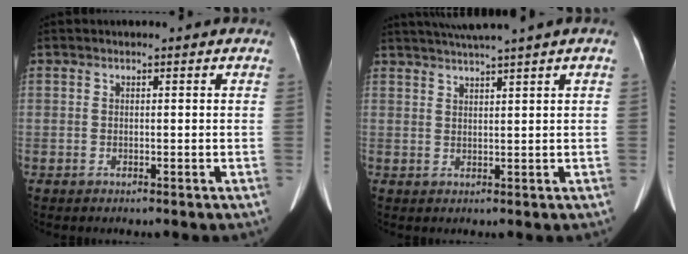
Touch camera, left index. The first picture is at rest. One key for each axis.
{"total": 5.9, "fx": 4.7, "fy": -1.4, "fz": 3.4, "tx": -0.054, "ty": 0.019, "tz": 0.078}